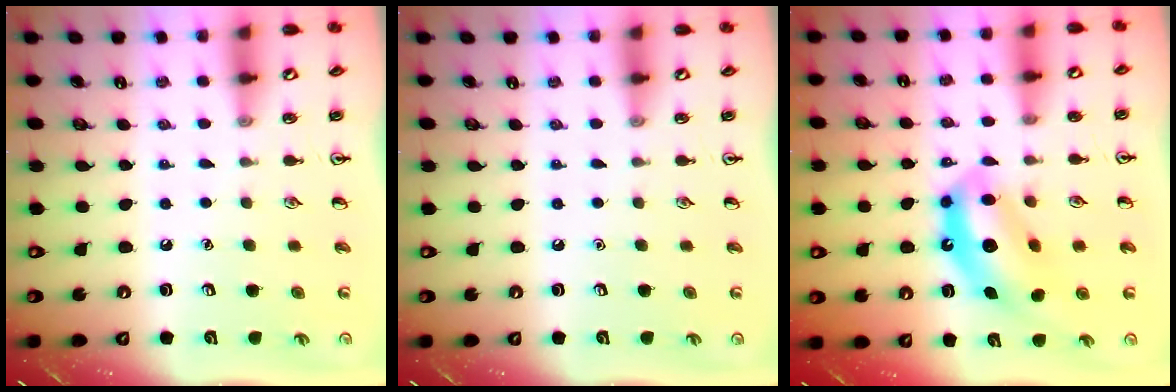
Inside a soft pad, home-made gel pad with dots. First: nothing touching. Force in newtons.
{"total": 0.0}
{"total": 11.1, "press": 10.5, "slide": 3.6}